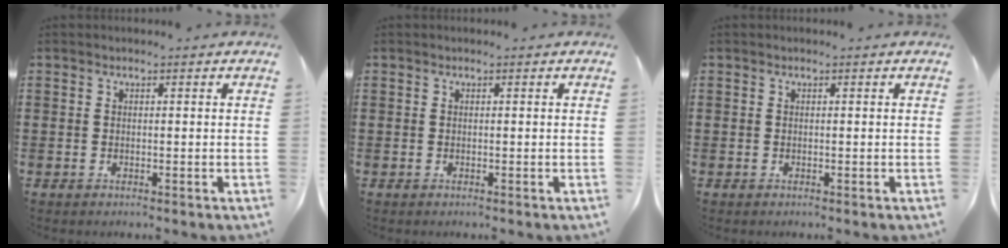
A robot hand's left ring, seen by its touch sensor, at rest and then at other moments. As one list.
[{"total": 0.0}, {"total": 0.0}]